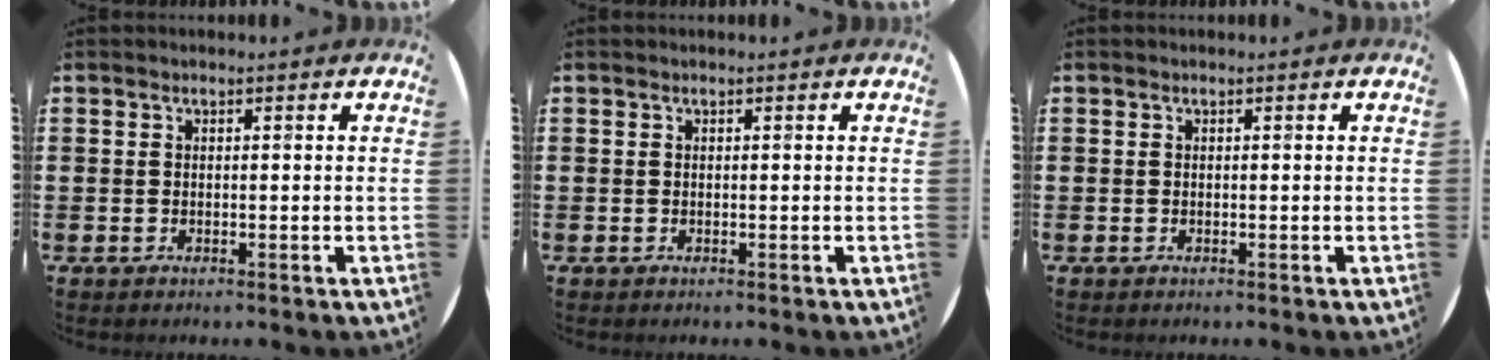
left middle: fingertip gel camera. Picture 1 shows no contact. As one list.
[{"total": 0.0}, {"total": 0.0}]